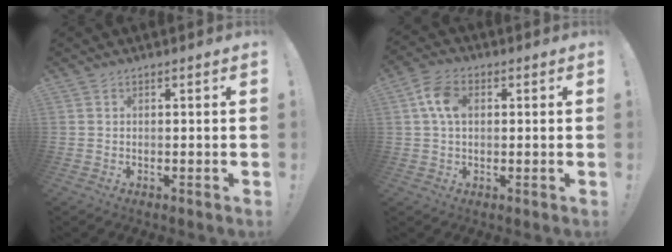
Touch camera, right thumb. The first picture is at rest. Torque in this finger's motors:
{"motor_torque": [0.44, 0.61, 0.85, 0.04, 0.09]}